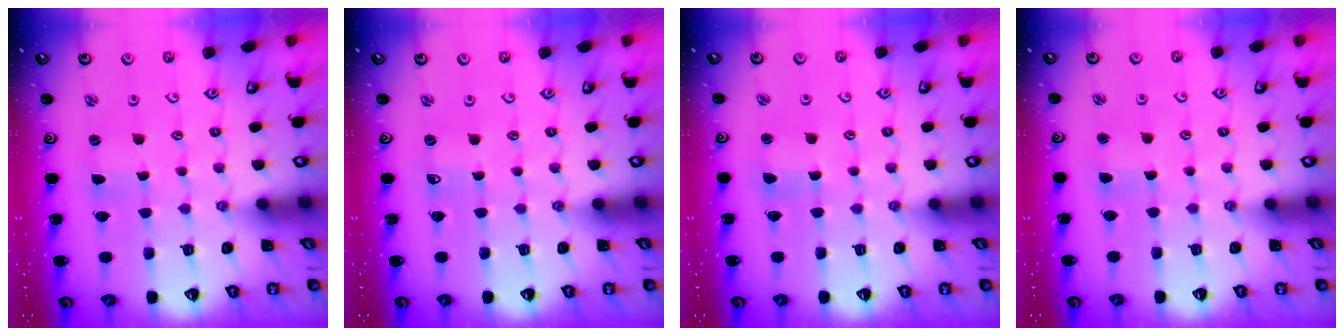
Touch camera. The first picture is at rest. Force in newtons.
{"total": 0.0}
{"total": 1.3, "press": 1.2, "slide": 0.2}
{"total": 2.8, "press": 2.8, "slide": 0.2}